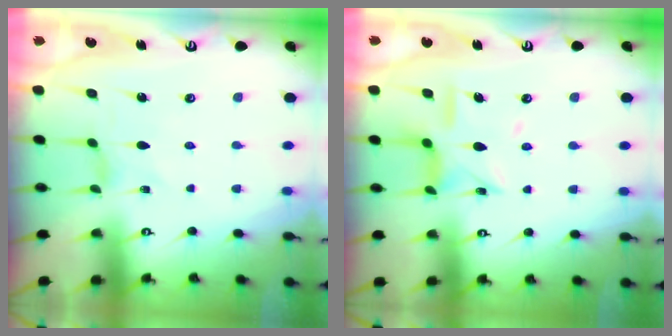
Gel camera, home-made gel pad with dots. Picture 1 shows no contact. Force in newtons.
{"total": 12.0, "press": 12.0, "slide": 0.8}